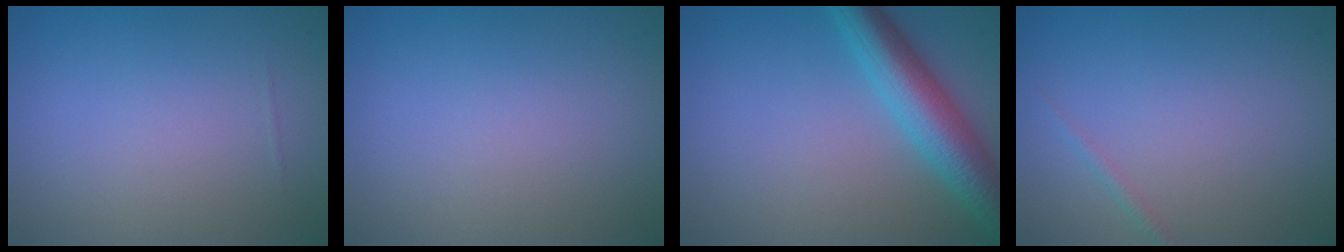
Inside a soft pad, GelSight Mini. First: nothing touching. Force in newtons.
{"total": 0.0}
{"total": 6.1, "press": 6.1, "slide": 0.1}
{"total": 0.7, "press": 0.7, "slide": 0.0}